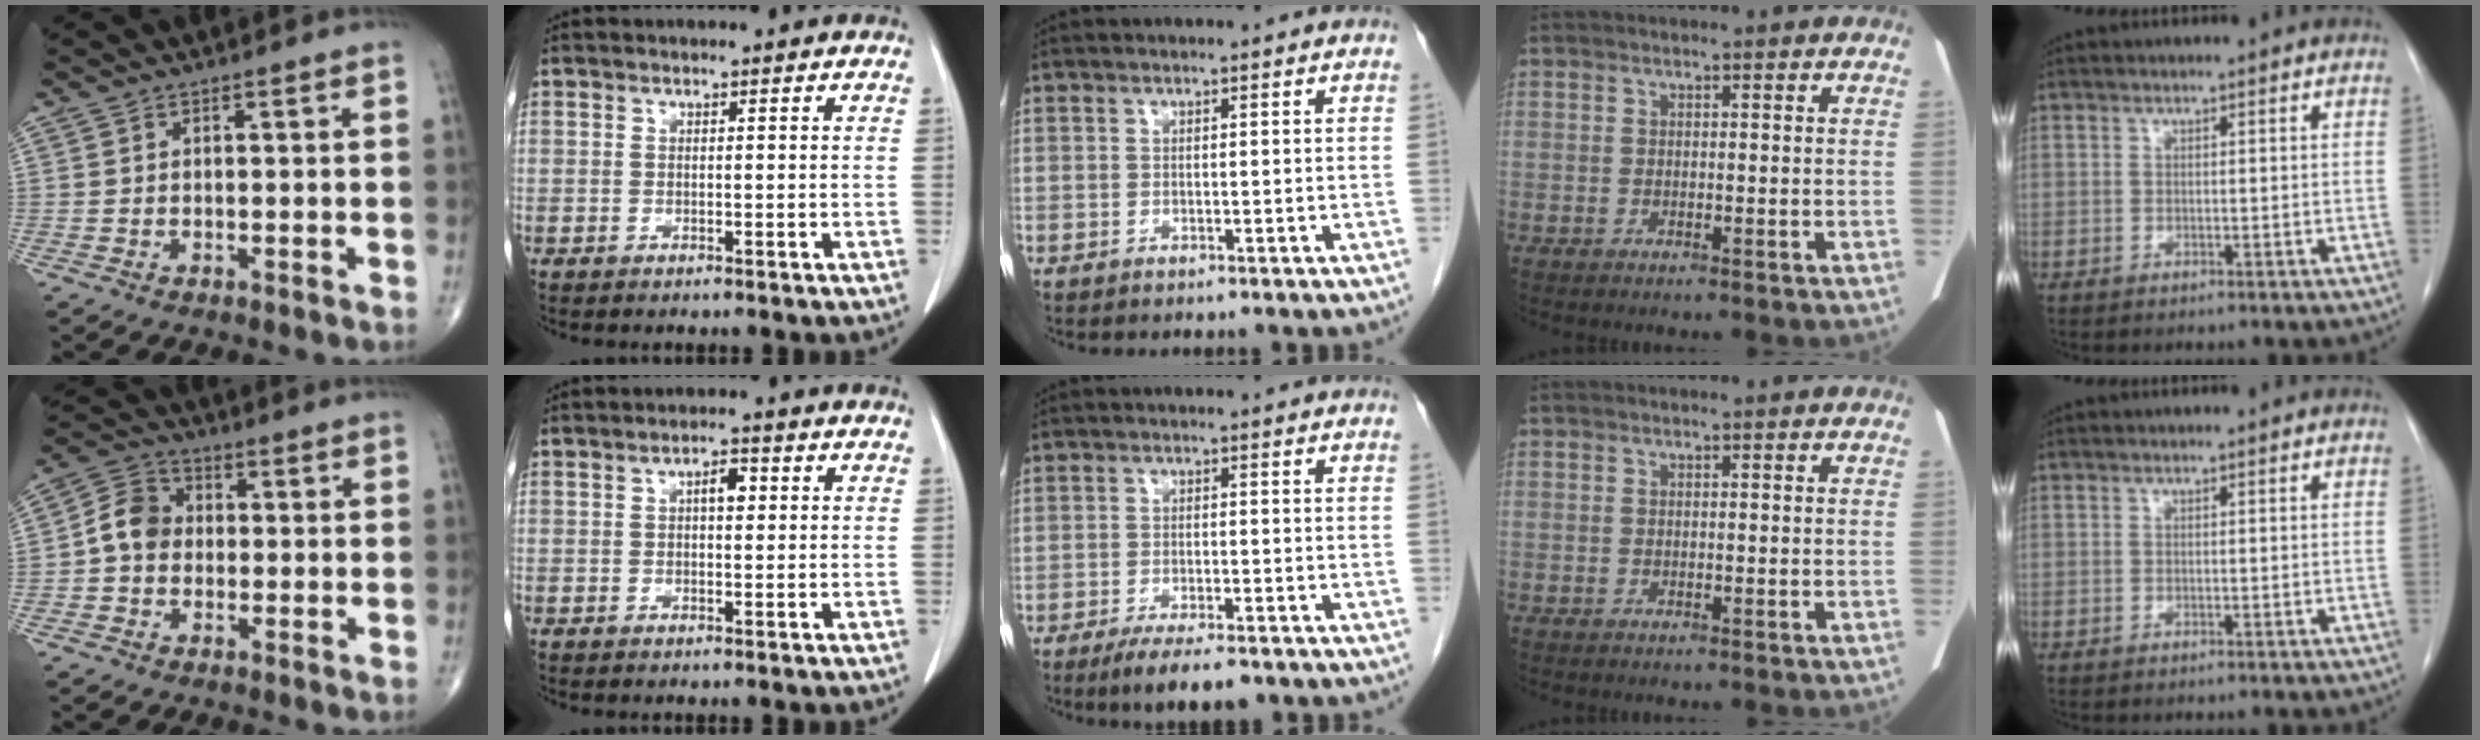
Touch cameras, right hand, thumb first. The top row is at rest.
{"thumb": {"total": 7.1, "force": [-0.5, 5.9, 3.9], "torque": [-0.055, 0.026, -0.023]}, "index": {"total": 2.7, "force": [0.6, 1.1, 2.4], "torque": [-0.036, 0.006, 0.007]}, "middle": {"total": 6.4, "force": [-4.7, 1.3, 4.2], "torque": [-0.061, -0.012, -0.072]}}